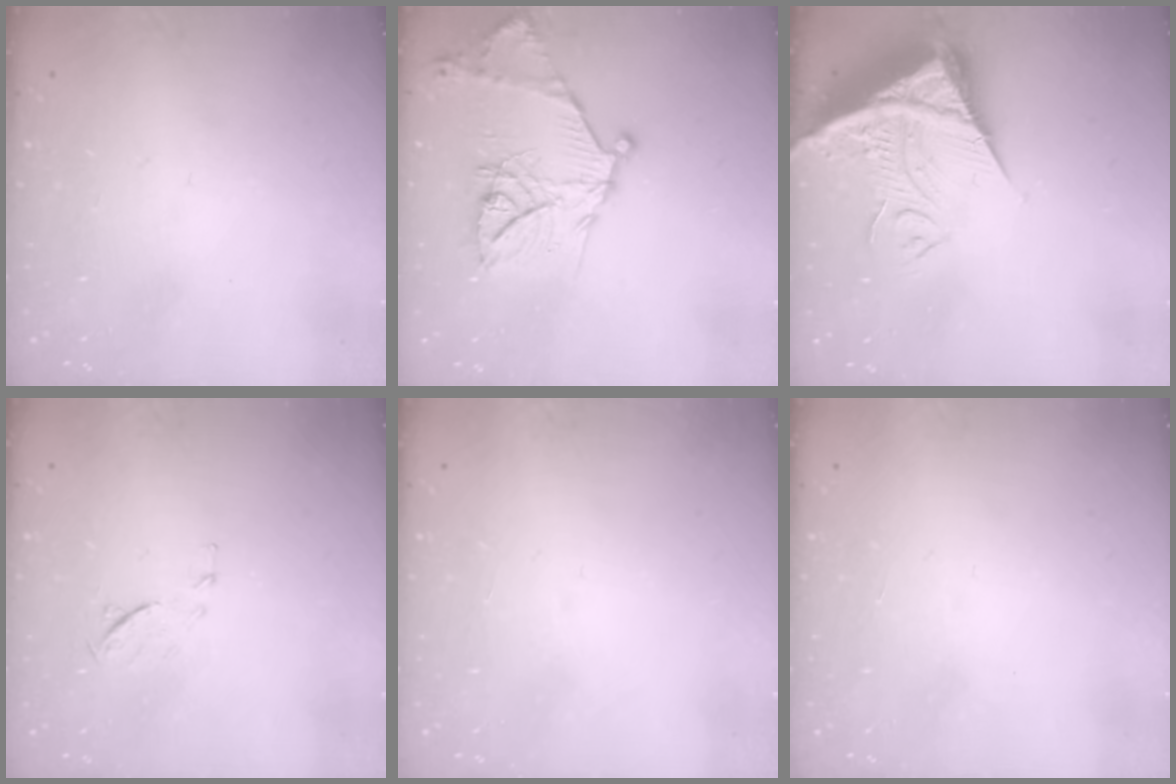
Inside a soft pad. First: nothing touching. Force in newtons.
{"total": 19.6, "press": 19.6, "slide": 1.5}
{"total": 13.2, "press": 13.1, "slide": 1.2}
{"total": 6.9, "press": 6.9, "slide": 0.7}
{"total": 1.6, "press": 1.6, "slide": 0.1}
{"total": 1.5, "press": 1.5, "slide": 0.1}